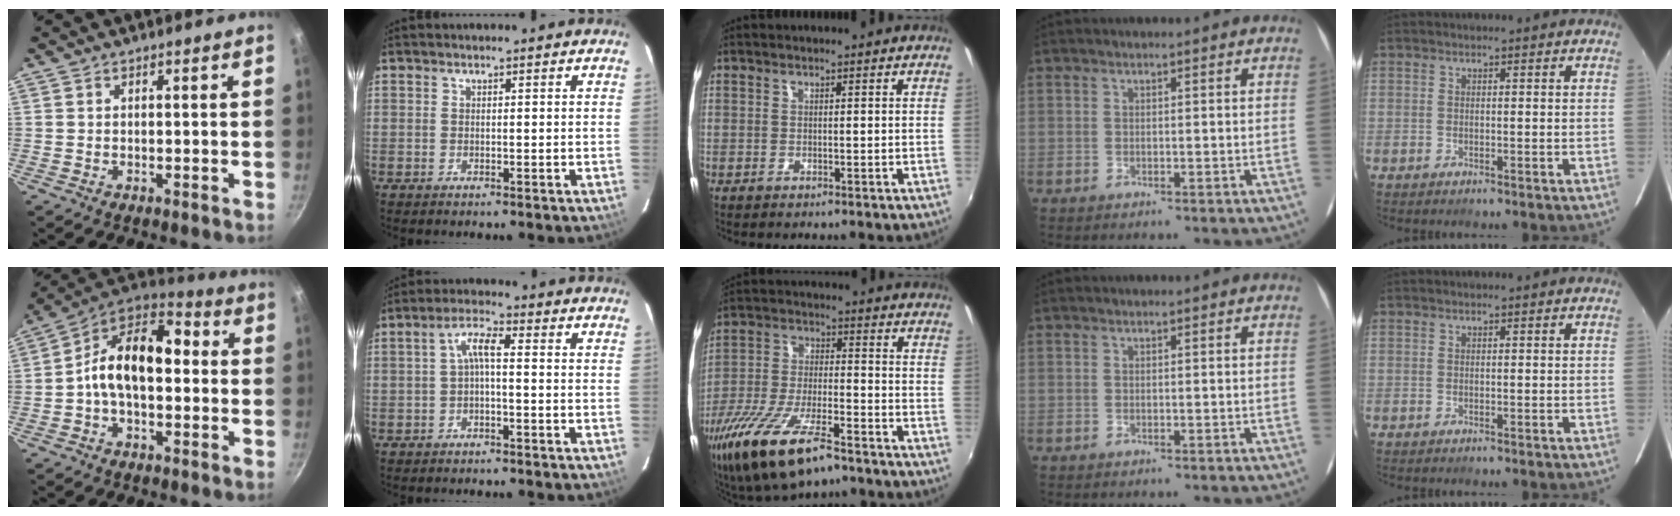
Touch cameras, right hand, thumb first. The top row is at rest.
{"thumb": {"total": 15.3, "force": [-0.1, 9.4, 12.1], "torque": [-0.174, 0.047, -0.025]}, "index": {"total": 3.8, "force": [-0.7, 0.9, 3.7], "torque": [-0.076, 0.013, -0.014]}, "middle": {"total": 19.0, "force": [-12.4, 6.2, 13.0], "torque": [-0.265, -0.047, -0.222]}}